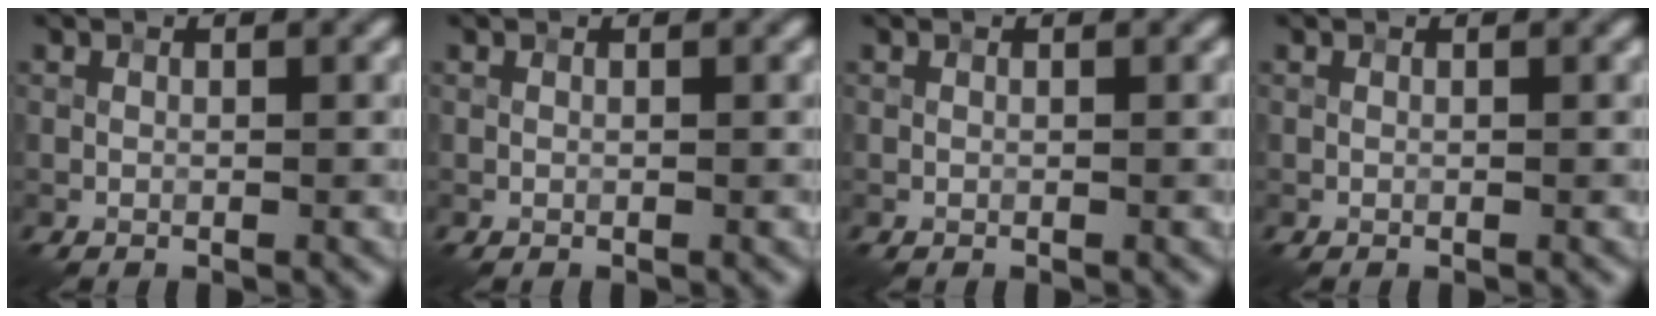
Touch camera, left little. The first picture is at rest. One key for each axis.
{"total": 0.0}
{"total": 0.0}
{"total": 0.0}